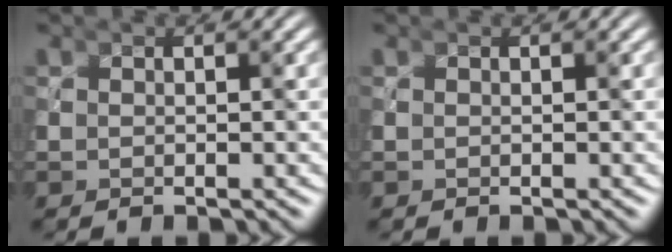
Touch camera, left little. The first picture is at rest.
{"total": 0.0}